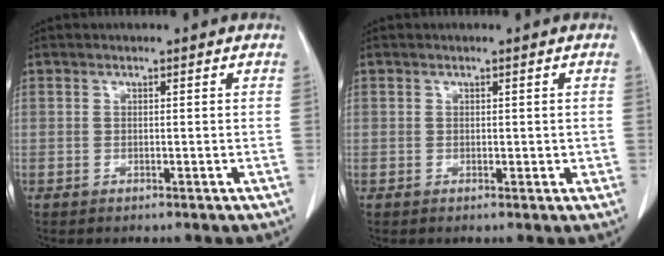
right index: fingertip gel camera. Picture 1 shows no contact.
{"total": 1.3, "force": [0.1, 0.9, 0.9], "torque": [-0.007, 0.000, 0.003]}